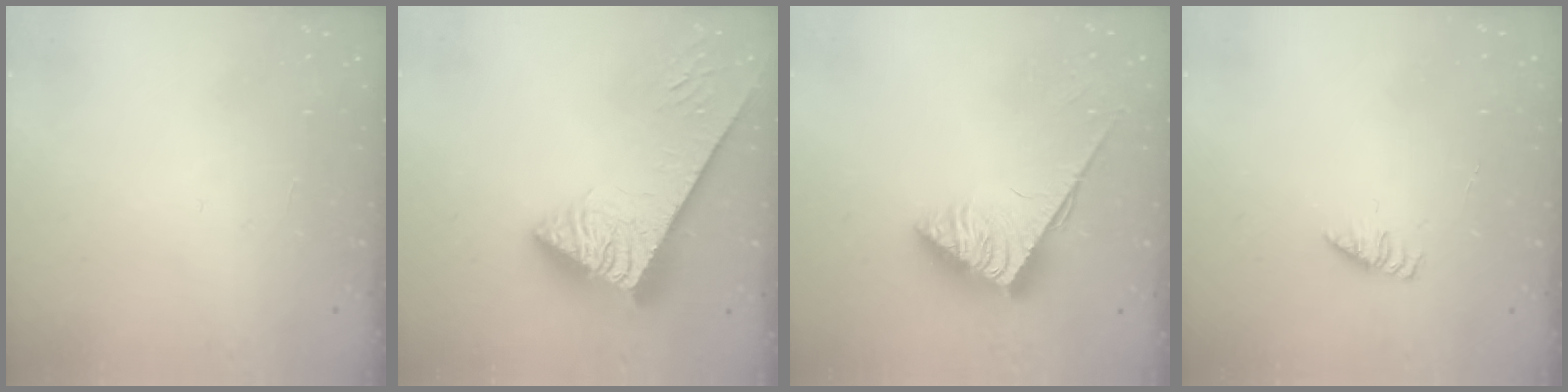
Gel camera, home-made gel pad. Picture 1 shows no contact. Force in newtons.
{"total": 4.5, "press": 4.5, "slide": 0.5}
{"total": 3.7, "press": 3.6, "slide": 0.6}
{"total": 1.4, "press": 1.3, "slide": 0.3}